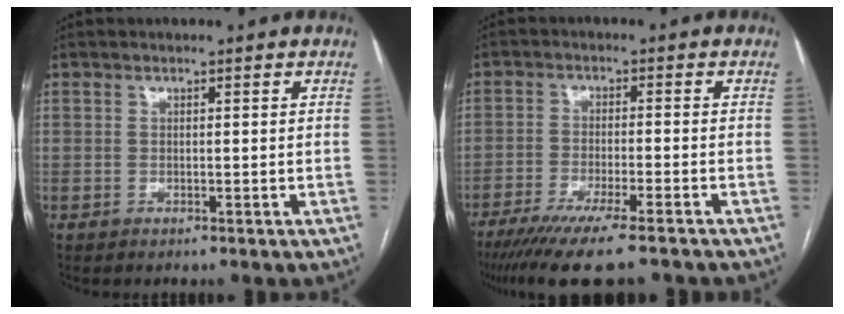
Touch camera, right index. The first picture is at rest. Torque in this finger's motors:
{"motor_torque": [1.01, -1.13, 0.70, 0.15]}